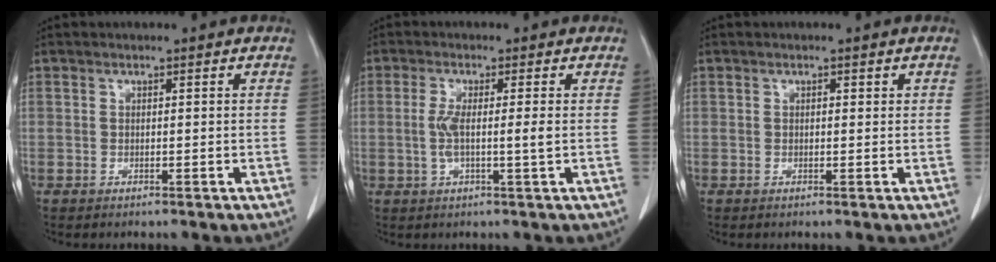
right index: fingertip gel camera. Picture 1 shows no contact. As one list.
[{"total": 4.2, "force": [-0.2, 0.0, 4.2], "torque": [-0.087, 0.000, -0.002]}, {"total": 0.6, "force": [0.2, 0.4, 0.5], "torque": [-0.007, 0.001, 0.003]}]